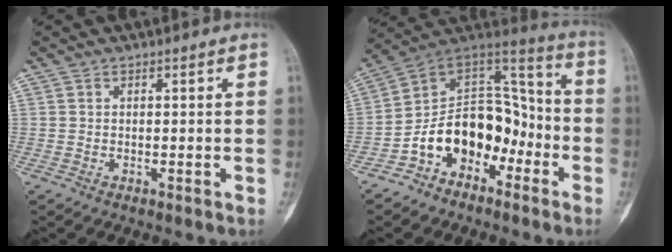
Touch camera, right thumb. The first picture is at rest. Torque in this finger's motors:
{"motor_torque": [1.72, 1.84, 1.35, -1.42, 0.09]}